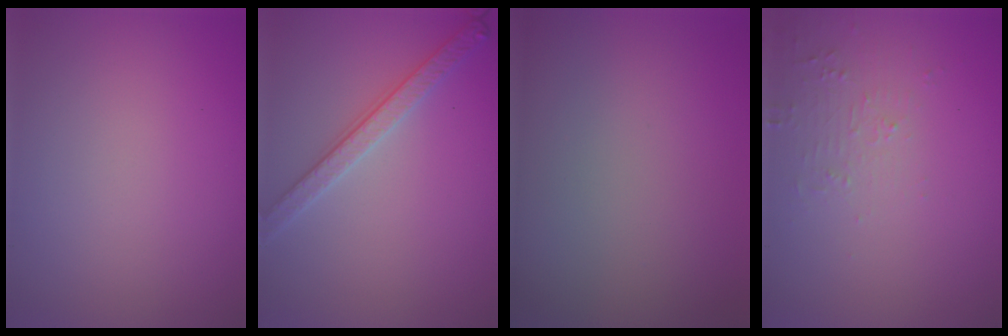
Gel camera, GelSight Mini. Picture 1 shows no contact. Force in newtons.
{"total": 2.8, "press": 2.7, "slide": 0.7}
{"total": 0.0}
{"total": 2.1, "press": 2.0, "slide": 0.5}